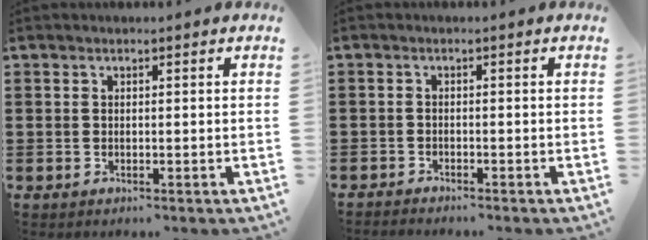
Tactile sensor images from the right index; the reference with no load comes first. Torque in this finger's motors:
{"motor_torque": [-1.84, 0.30, -0.46, -0.21]}